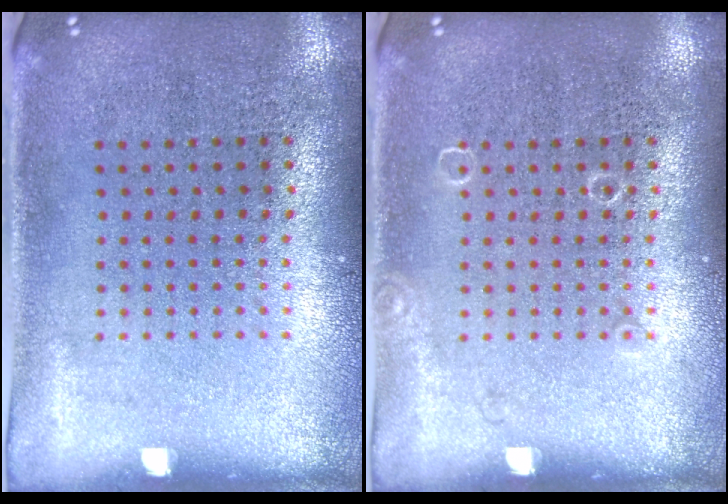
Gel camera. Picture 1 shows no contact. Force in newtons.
{"total": 0.5, "press": 0.5, "slide": 0.1}